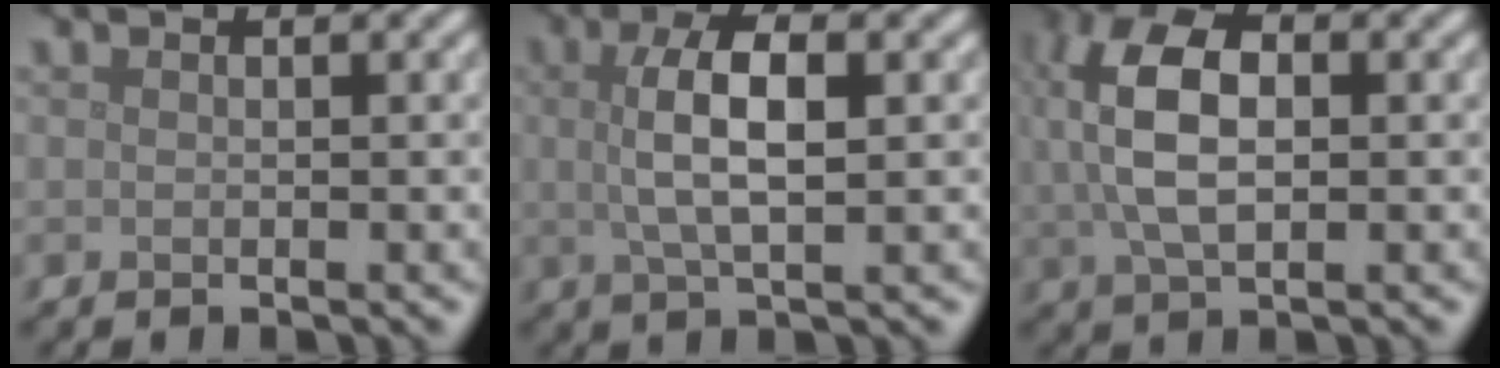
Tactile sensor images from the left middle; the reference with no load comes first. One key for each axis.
{"total": 4.9, "fx": 0.7, "fy": 1.6, "fz": 4.5, "tx": -0.088, "ty": 0.007, "tz": 0.012}
{"total": 7.7, "fx": 1.3, "fy": 4.2, "fz": 6.4, "tx": -0.141, "ty": 0.010, "tz": 0.017}